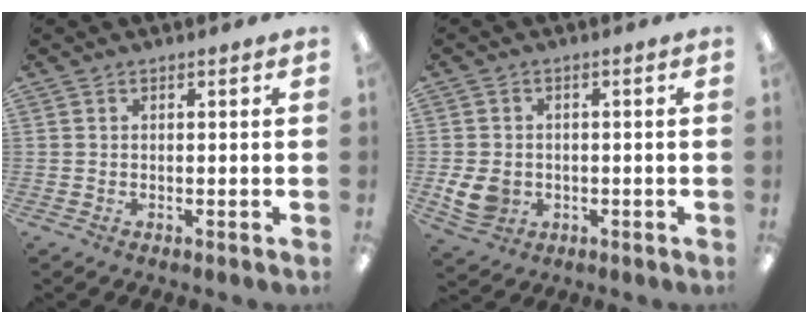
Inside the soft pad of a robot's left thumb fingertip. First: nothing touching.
{"total": 6.2, "force": [-1.1, 5.1, 3.4], "torque": [-0.076, 0.002, -0.020]}